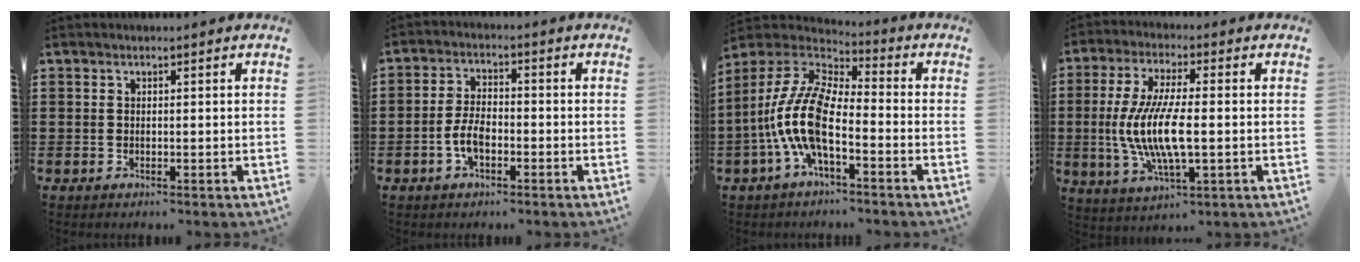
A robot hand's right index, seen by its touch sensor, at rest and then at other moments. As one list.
[{"total": 5.0, "force": [-1.5, 2.5, 4.0], "torque": [-0.099, -0.002, -0.035]}, {"total": 12.0, "force": [-3.3, 4.9, 10.4], "torque": [-0.259, -0.015, -0.074]}, {"total": 10.0, "force": [-1.1, 2.8, 9.6], "torque": [-0.215, -0.017, -0.028]}]